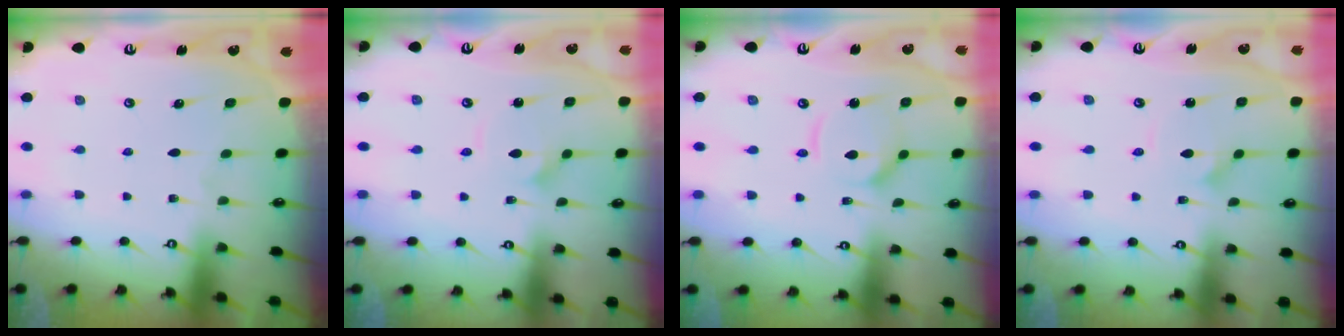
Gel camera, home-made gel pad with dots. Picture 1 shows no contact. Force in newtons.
{"total": 2.1, "press": 2.1, "slide": 0.1}
{"total": 9.5, "press": 9.5, "slide": 0.9}
{"total": 2.0, "press": 2.0, "slide": 0.0}